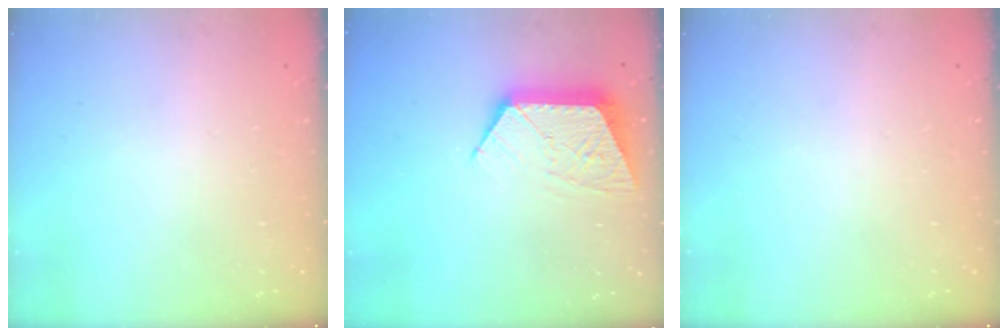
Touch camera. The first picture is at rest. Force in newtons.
{"total": 10.6, "press": 10.6, "slide": 0.7}
{"total": 0.0}